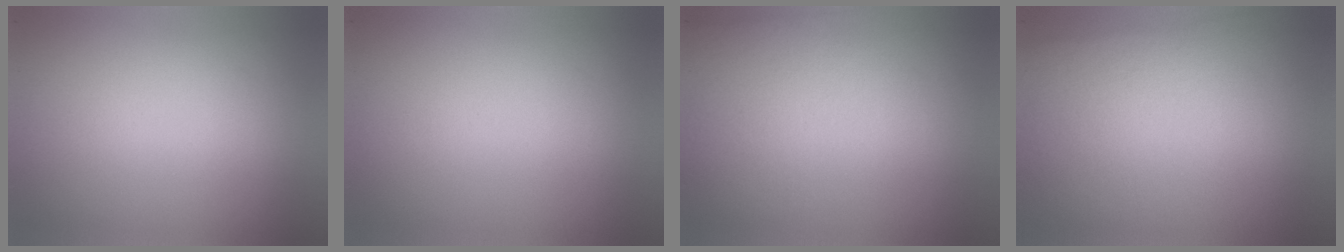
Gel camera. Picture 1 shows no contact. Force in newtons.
{"total": 0.0}
{"total": 2.4}
{"total": 3.0}